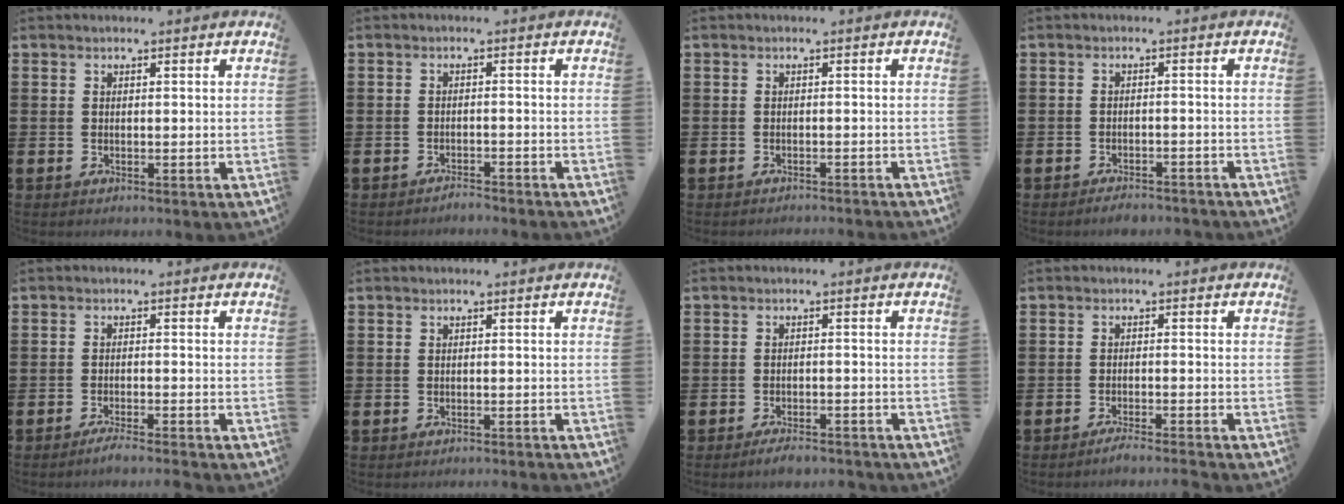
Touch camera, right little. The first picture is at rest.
{"total": 1.6, "force": [-1.6, 0.0, 0.1], "torque": [-0.005, 0.003, -0.032]}
{"total": 0.8, "force": [-0.8, -0.1, 0.0], "torque": [0.007, -0.004, -0.019]}
{"total": 1.9, "force": [-1.9, 0.1, 0.4], "torque": [-0.009, 0.002, -0.037]}
{"total": 1.9, "force": [-1.7, -0.2, 0.9], "torque": [-0.013, 0.002, -0.033]}
{"total": 0.7, "force": [-0.7, -0.1, 0.1], "torque": [-0.001, -0.002, -0.014]}
{"total": 2.3, "force": [-2.1, 0.2, 0.9], "torque": [-0.015, 0.006, -0.041]}
{"total": 2.0, "force": [-1.8, -0.2, 0.7], "torque": [-0.010, 0.002, -0.035]}